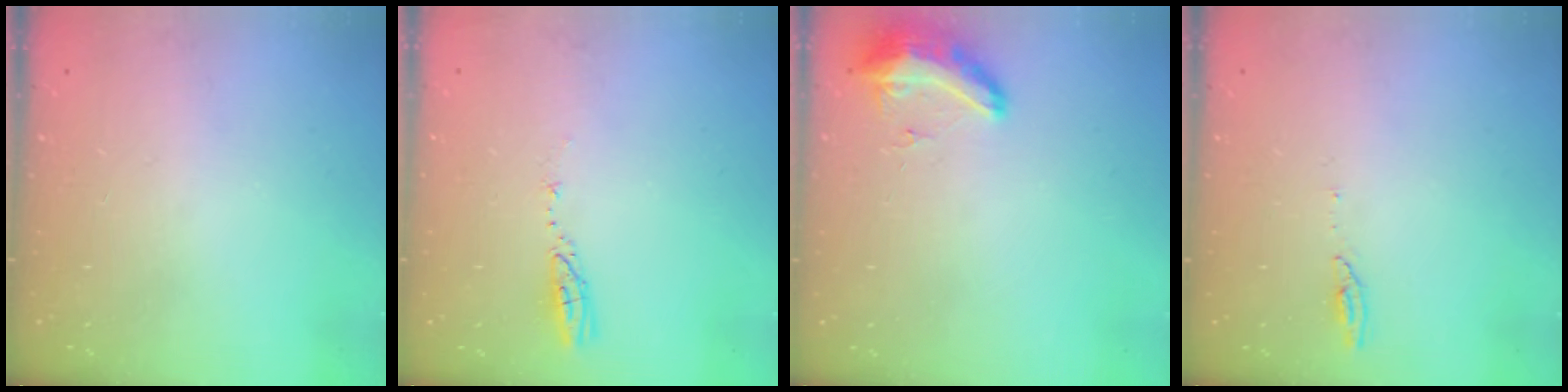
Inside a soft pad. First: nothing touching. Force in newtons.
{"total": 3.7, "press": 3.6, "slide": 0.3}
{"total": 9.1, "press": 8.9, "slide": 1.9}
{"total": 3.5, "press": 3.5, "slide": 0.3}